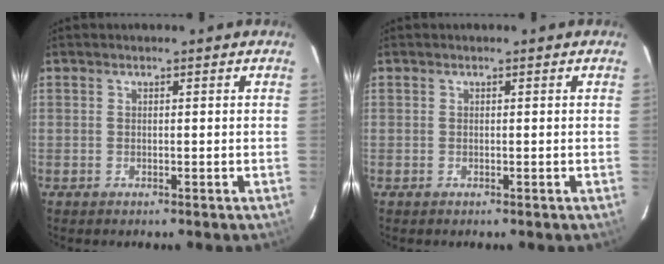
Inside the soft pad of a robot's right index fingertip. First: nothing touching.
{"total": 0.0}